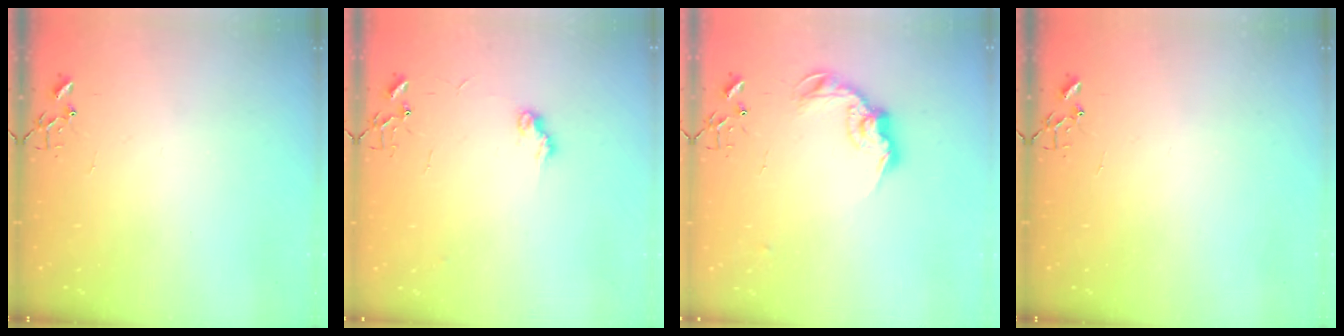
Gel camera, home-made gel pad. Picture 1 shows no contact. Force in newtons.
{"total": 7.4, "press": 7.3, "slide": 0.3}
{"total": 12.8, "press": 12.8, "slide": 0.7}
{"total": 0.0}